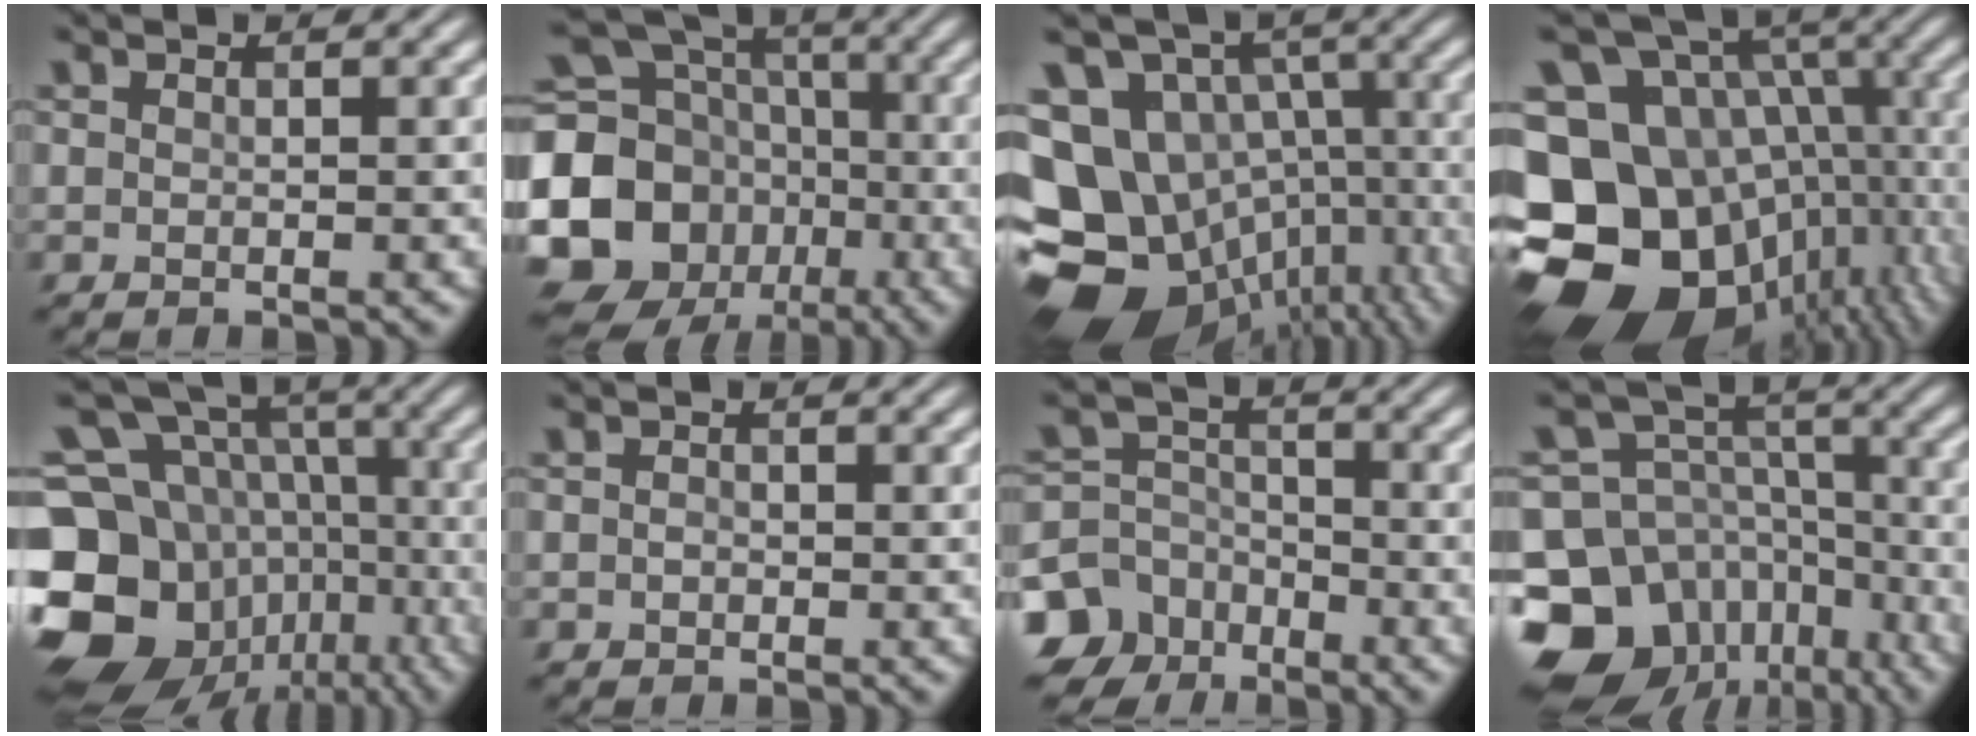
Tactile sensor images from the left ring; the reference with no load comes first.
{"total": 17.8, "force": [-4.3, 15.8, 7.1], "torque": [-0.176, -0.012, -0.099]}
{"total": 18.0, "force": [-7.0, 13.9, 9.0], "torque": [-0.191, -0.018, -0.076]}
{"total": 20.9, "force": [-5.9, 16.8, 11.0], "torque": [-0.211, -0.020, -0.083]}
{"total": 17.6, "force": [-5.1, 14.4, 8.8], "torque": [-0.215, 0.000, -0.065]}
{"total": 0.8, "force": [-0.2, 0.7, 0.4], "torque": [-0.007, -0.003, -0.006]}
{"total": 10.2, "force": [-6.3, 7.8, 2.1], "torque": [-0.048, -0.026, -0.133]}
{"total": 16.0, "force": [-9.2, 11.7, 5.7], "torque": [-0.134, -0.022, -0.131]}